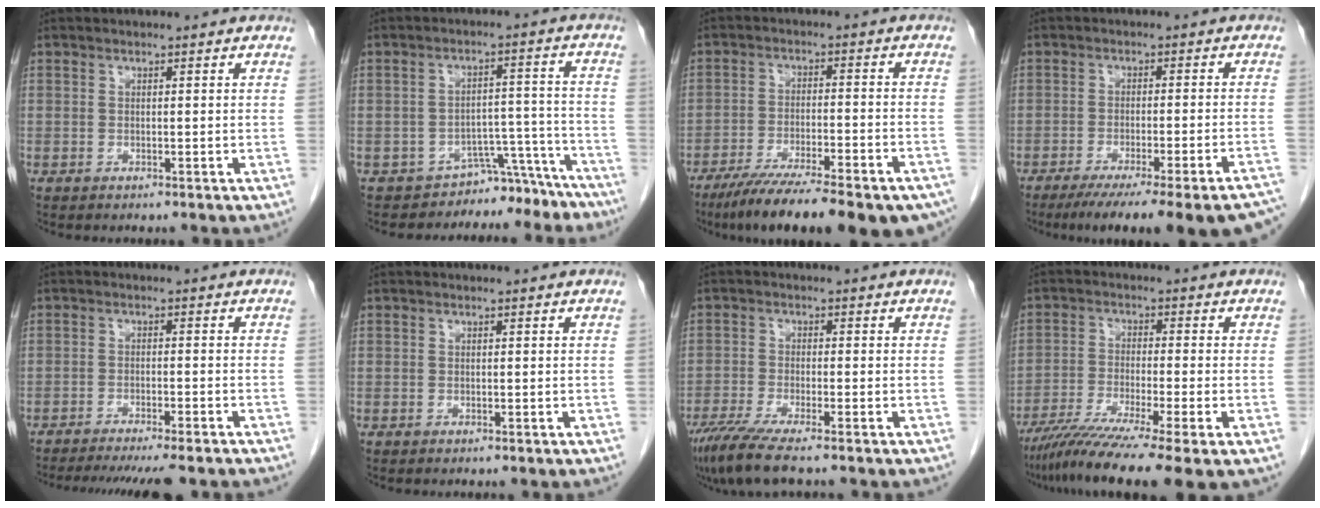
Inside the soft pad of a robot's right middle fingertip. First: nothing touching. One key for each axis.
{"total": 10.3, "fx": -9.6, "fy": 3.5, "fz": -0.1, "tx": 0.036, "ty": 0.069, "tz": -0.123}
{"total": 21.4, "fx": -16.5, "fy": 3.8, "fz": 13.1, "tx": -0.153, "ty": -0.022, "tz": -0.235}
{"total": 21.8, "fx": -18.4, "fy": 1.3, "fz": 11.5, "tx": -0.100, "ty": -0.030, "tz": -0.234}
{"total": 13.1, "fx": -11.5, "fy": 0.4, "fz": 6.1, "tx": -0.082, "ty": -0.026, "tz": -0.156}
{"total": 0.0}
{"total": 7.5, "fx": -5.9, "fy": -0.2, "fz": 4.7, "tx": -0.080, "ty": -0.025, "tz": -0.102}
{"total": 12.3, "fx": -8.6, "fy": -0.4, "fz": 8.8, "tx": -0.158, "ty": -0.035, "tz": -0.141}